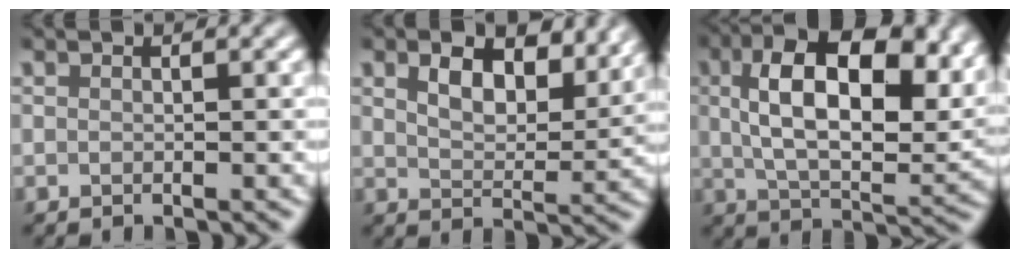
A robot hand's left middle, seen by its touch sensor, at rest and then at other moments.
{"total": 5.8, "force": [3.3, 3.0, 3.7], "torque": [-0.067, -0.003, 0.046]}
{"total": 12.9, "force": [4.0, 6.5, 10.4], "torque": [-0.163, -0.001, 0.071]}